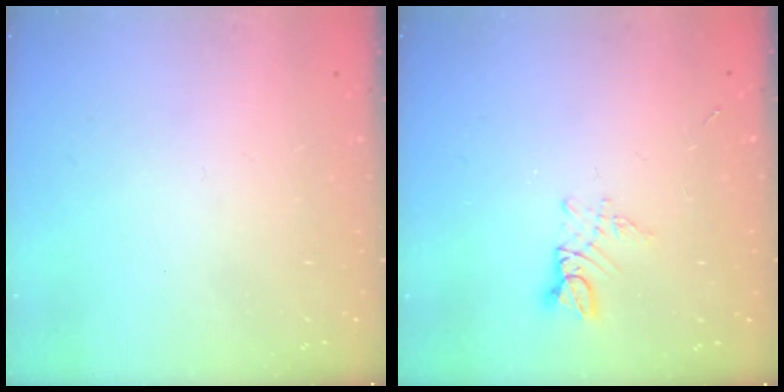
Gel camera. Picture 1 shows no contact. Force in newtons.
{"total": 2.7, "press": 2.7, "slide": 0.3}